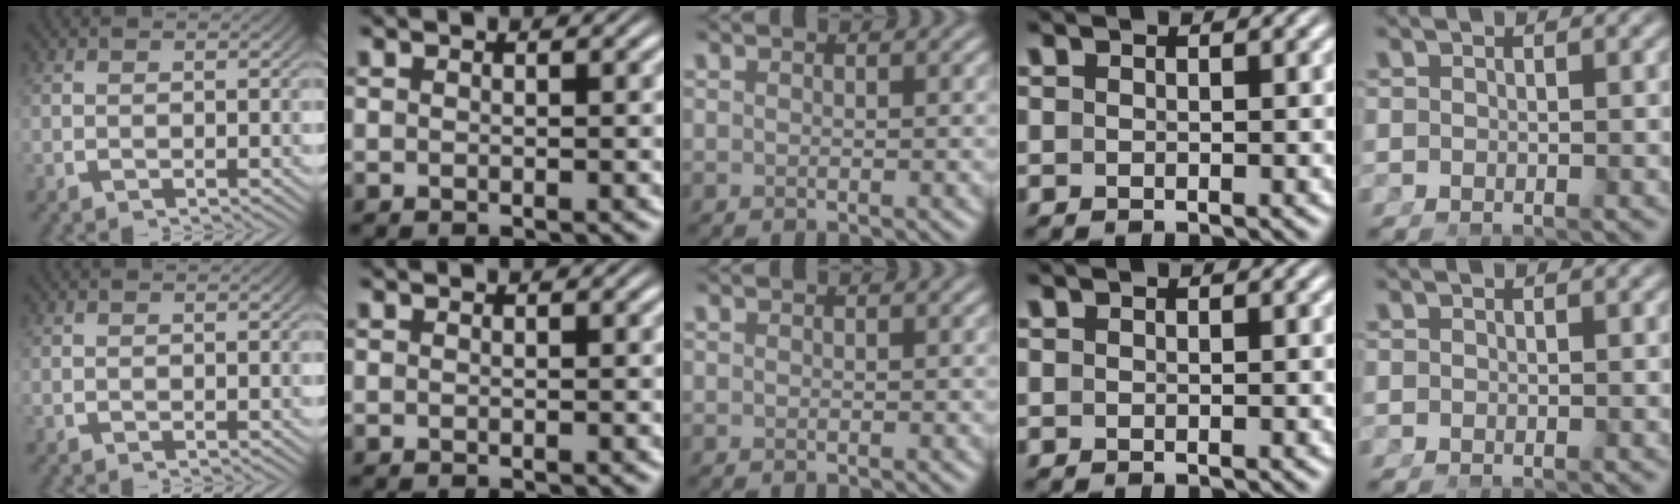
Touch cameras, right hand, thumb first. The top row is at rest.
{}